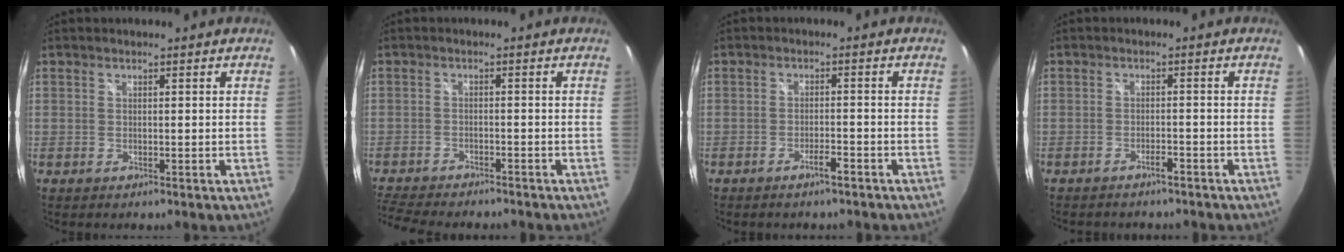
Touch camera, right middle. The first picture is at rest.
{"total": 10.0, "force": [-9.0, 1.9, 4.0], "torque": [-0.107, -0.020, -0.152]}
{"total": 2.0, "force": [-1.6, 0.1, 1.2], "torque": [-0.029, 0.000, -0.025]}
{"total": 2.8, "force": [-2.5, 0.6, 1.1], "torque": [-0.029, -0.003, -0.037]}